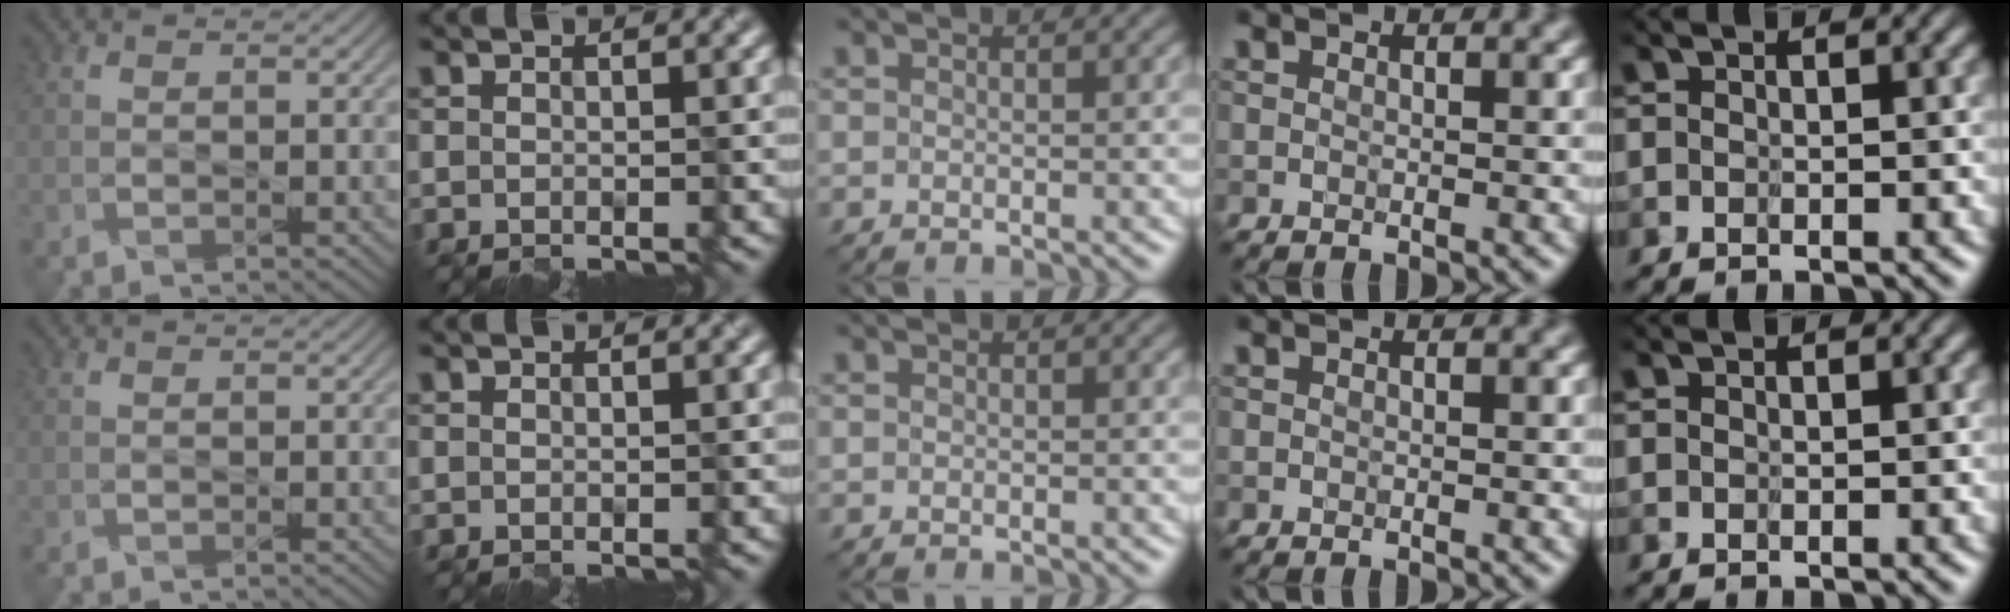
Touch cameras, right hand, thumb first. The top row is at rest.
{}